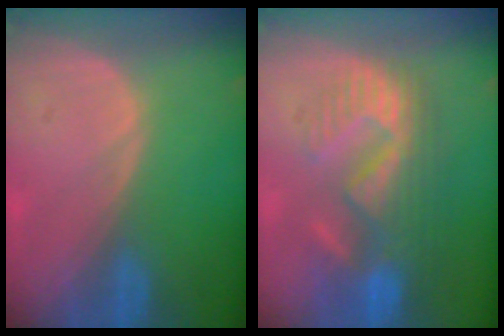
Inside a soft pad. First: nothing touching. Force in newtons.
{"total": 10.9, "press": 9.7, "slide": 4.8}